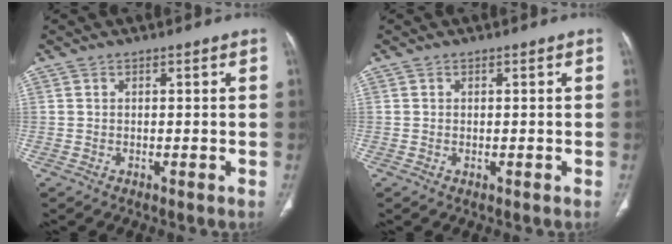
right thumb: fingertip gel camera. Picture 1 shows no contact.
{"total": 0.0}